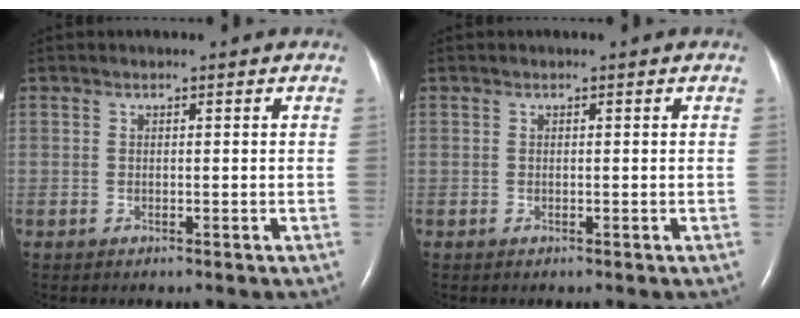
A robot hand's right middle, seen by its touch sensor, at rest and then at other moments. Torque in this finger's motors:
{"motor_torque": [-0.02, 0.10, 0.00, 0.01]}